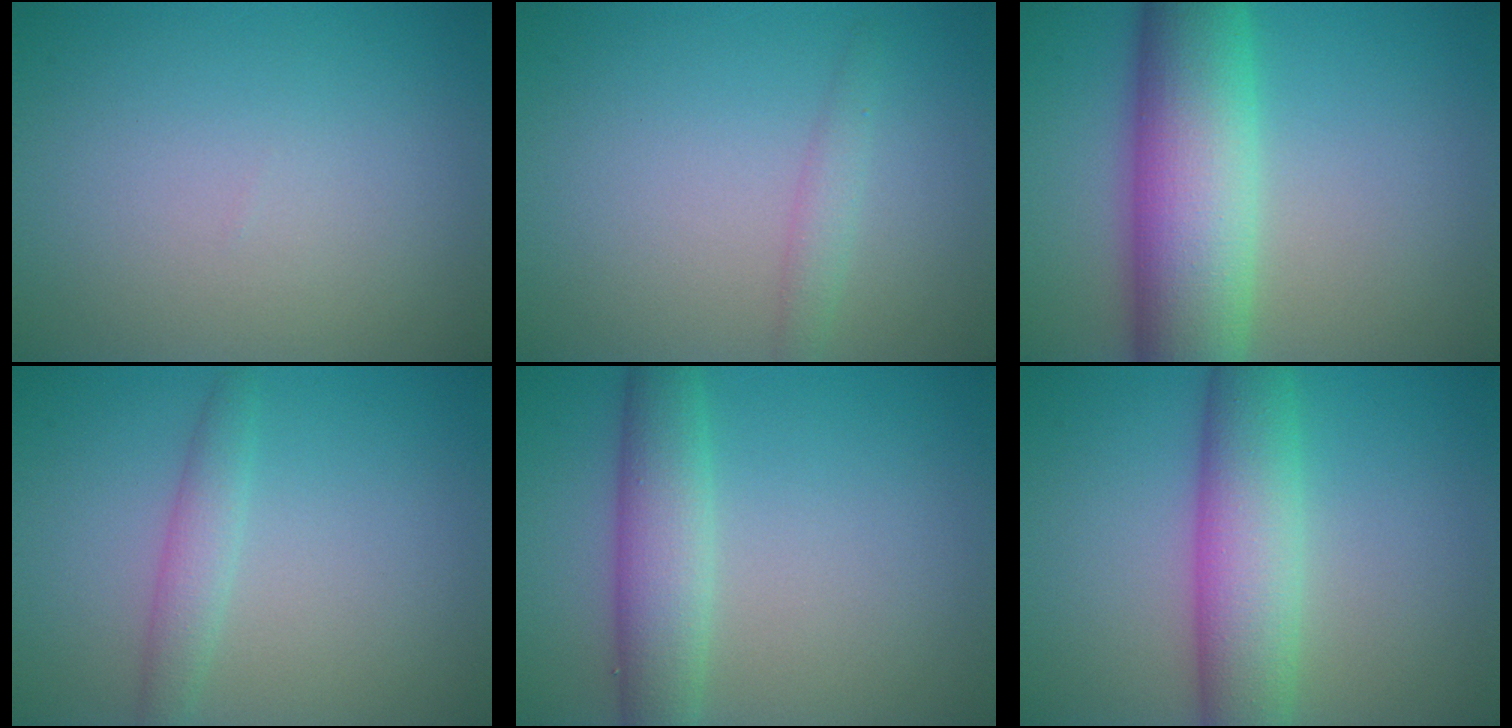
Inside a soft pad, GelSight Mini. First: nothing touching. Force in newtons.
{"total": 1.4, "press": 1.4, "slide": 0.0}
{"total": 10.7, "press": 10.7, "slide": 0.2}
{"total": 2.1, "press": 2.1, "slide": 0.1}
{"total": 4.6, "press": 4.6, "slide": 0.1}
{"total": 6.7, "press": 6.7, "slide": 0.1}